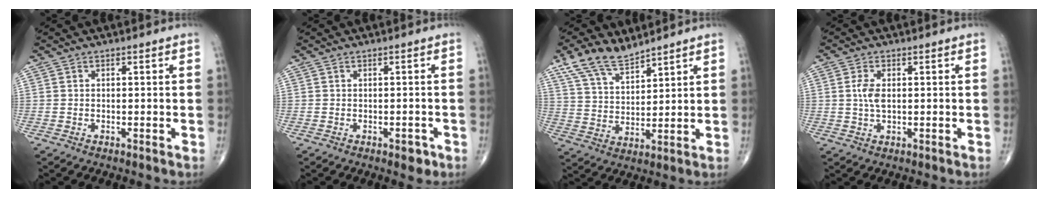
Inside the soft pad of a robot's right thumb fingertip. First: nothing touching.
{"total": 1.9, "force": [-1.0, 1.1, 1.2], "torque": [-0.005, 0.002, -0.011]}
{"total": 9.2, "force": [7.2, 3.4, 4.7], "torque": [-0.080, -0.032, 0.150]}
{"total": 3.5, "force": [0.4, 1.7, 3.0], "torque": [-0.066, 0.000, 0.009]}